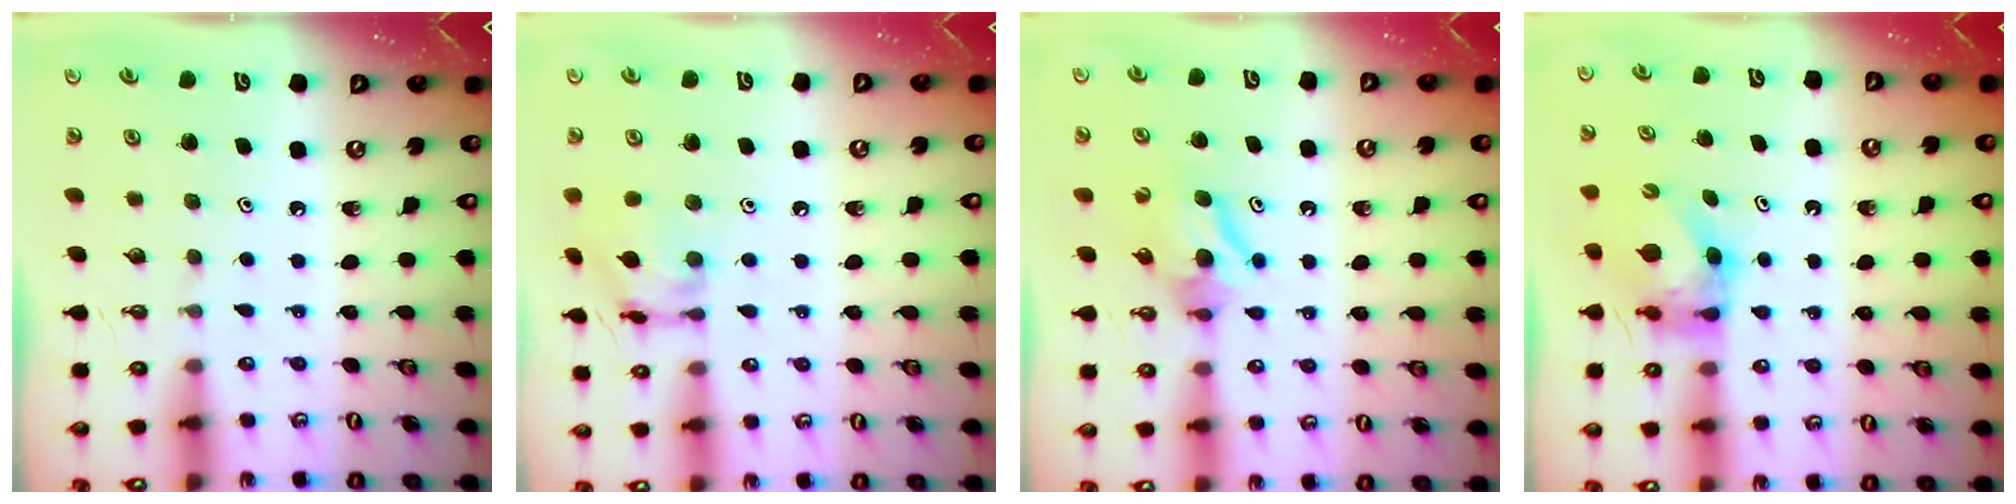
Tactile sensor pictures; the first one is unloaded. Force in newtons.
{"total": 12.6, "press": 12.5, "slide": 0.9}
{"total": 8.3, "press": 8.3, "slide": 0.3}
{"total": 6.0, "press": 6.0, "slide": 0.3}